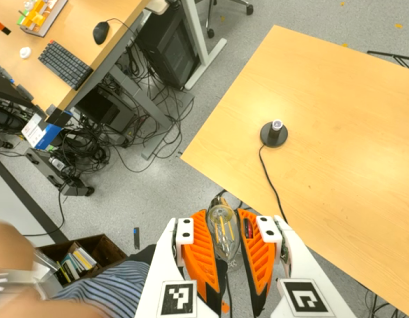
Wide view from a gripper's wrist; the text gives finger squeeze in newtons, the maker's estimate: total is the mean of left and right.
{"total": 20.6, "left": 24.2, "right": 17.0}